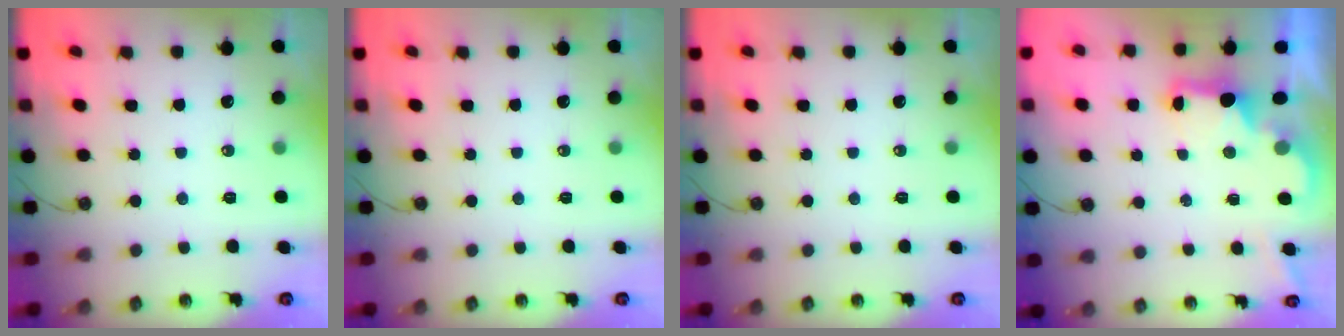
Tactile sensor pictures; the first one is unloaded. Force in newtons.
{"total": 0.0}
{"total": 0.0}
{"total": 2.5, "press": 2.3, "slide": 0.8}